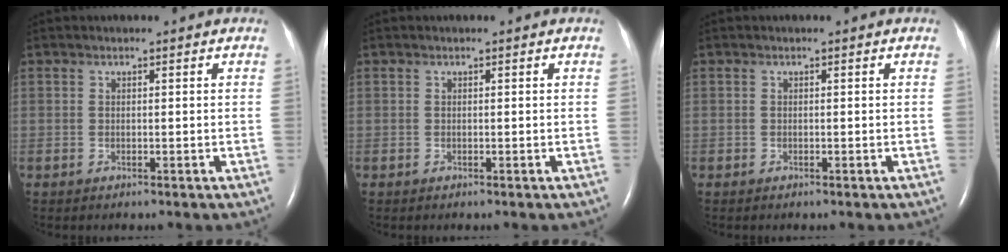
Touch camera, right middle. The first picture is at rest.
{"total": 0.0}
{"total": 0.0}